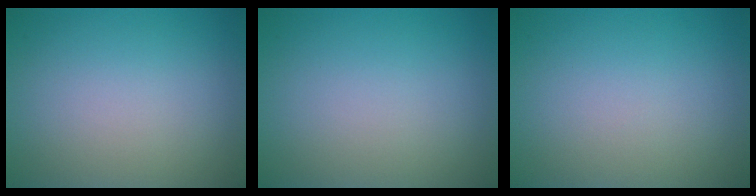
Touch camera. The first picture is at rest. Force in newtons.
{"total": 0.0}
{"total": 0.0}